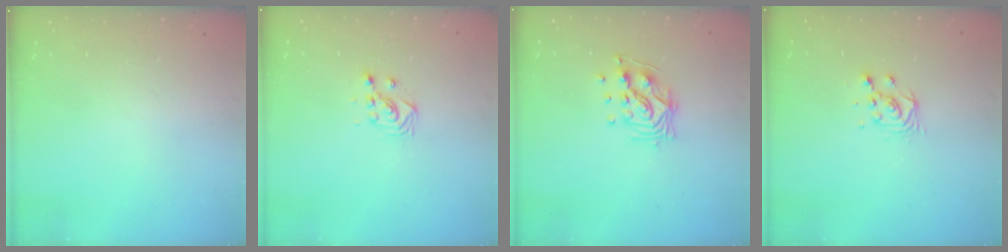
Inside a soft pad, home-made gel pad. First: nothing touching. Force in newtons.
{"total": 2.9, "press": 2.9, "slide": 0.4}
{"total": 10.2, "press": 10.2, "slide": 1.2}
{"total": 4.0, "press": 4.0, "slide": 0.2}